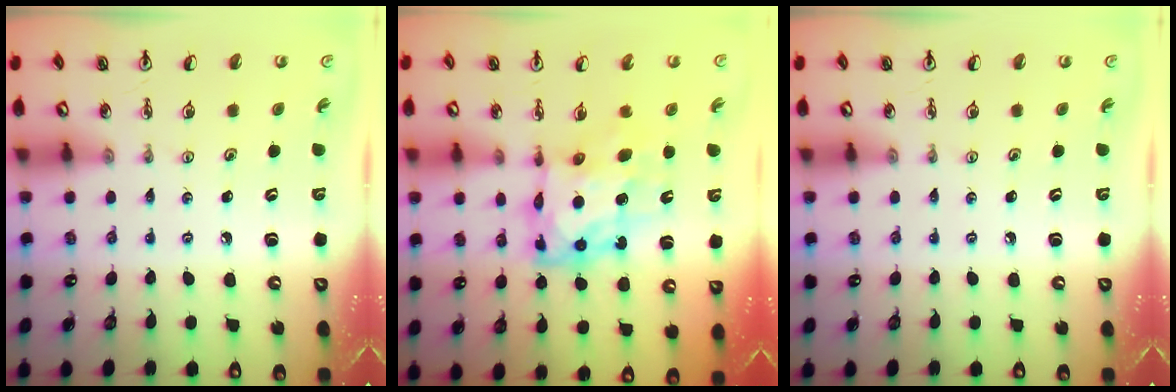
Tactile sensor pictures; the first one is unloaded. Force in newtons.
{"total": 10.0, "press": 9.9, "slide": 1.0}
{"total": 0.0}